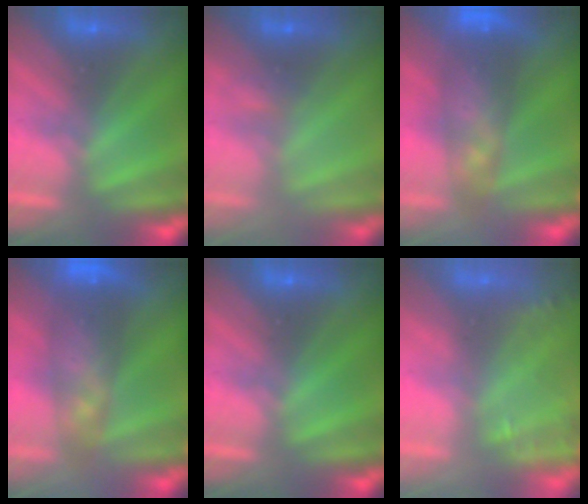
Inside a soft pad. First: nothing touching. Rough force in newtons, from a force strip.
{"total": 2.1}
{"total": 7.8}
{"total": 7.8}
{"total": 0.0}
{"total": 1.4}